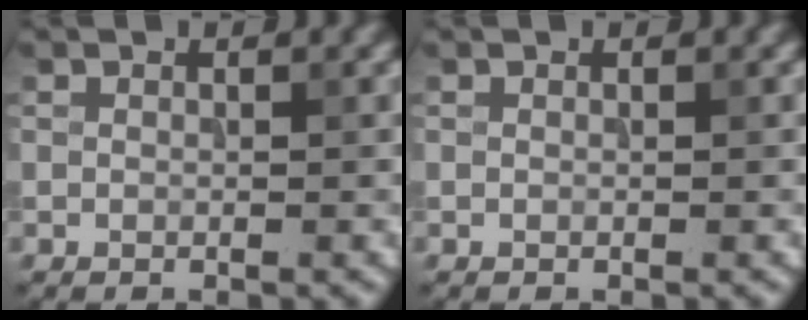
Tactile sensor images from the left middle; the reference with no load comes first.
{"total": 0.0}